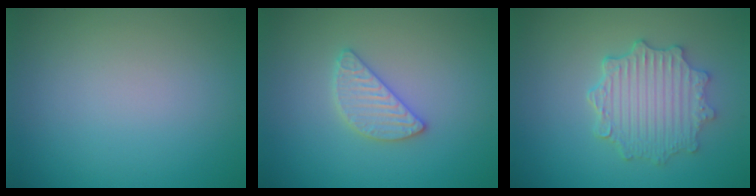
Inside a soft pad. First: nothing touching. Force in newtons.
{"total": 2.6, "press": 2.6, "slide": 0.3}
{"total": 4.9, "press": 3.8, "slide": 3.0}